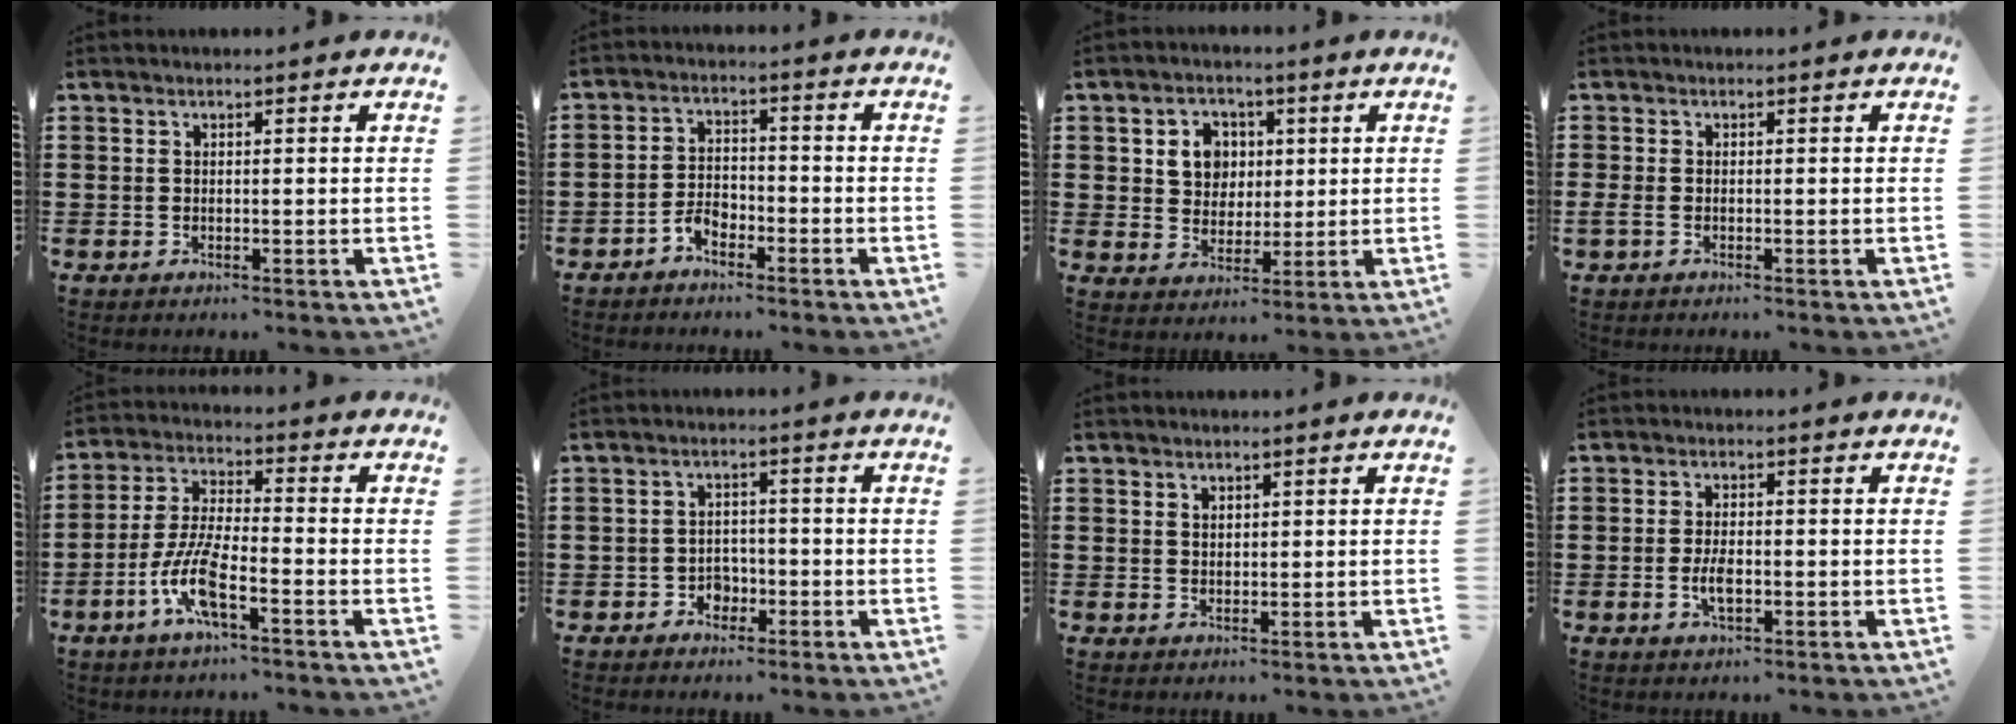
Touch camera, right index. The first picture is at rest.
{"total": 3.2, "force": [-2.4, 1.6, 1.5], "torque": [-0.036, 0.005, -0.050]}
{"total": 6.0, "force": [1.5, 5.4, 2.3], "torque": [-0.061, 0.016, 0.023]}
{"total": 1.0, "force": [-0.8, 0.2, 0.7], "torque": [-0.022, -0.006, -0.017]}
{"total": 8.5, "force": [-4.1, 2.0, 7.2], "torque": [-0.169, -0.012, -0.082]}
{"total": 2.6, "force": [-1.5, 2.0, 0.8], "torque": [-0.022, 0.004, -0.032]}
{"total": 1.2, "force": [0.9, 0.7, 0.2], "torque": [-0.006, 0.003, 0.018]}
{"total": 3.4, "force": [-0.8, 1.4, 3.0], "torque": [-0.069, -0.004, -0.017]}